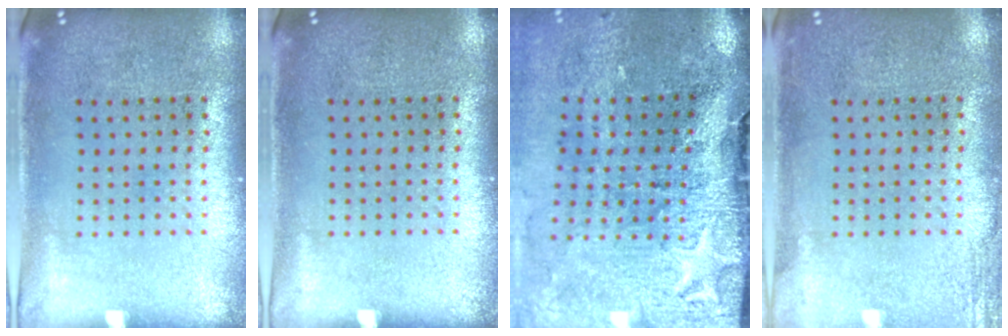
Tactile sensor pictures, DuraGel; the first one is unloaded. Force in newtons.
{"total": 0.0}
{"total": 4.9, "press": 3.9, "slide": 2.9}
{"total": 1.9, "press": 1.9, "slide": 0.2}